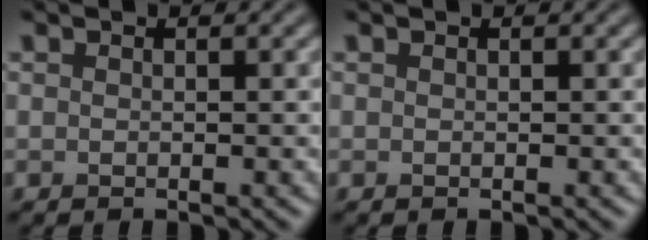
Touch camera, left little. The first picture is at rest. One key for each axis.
{"total": 0.0}